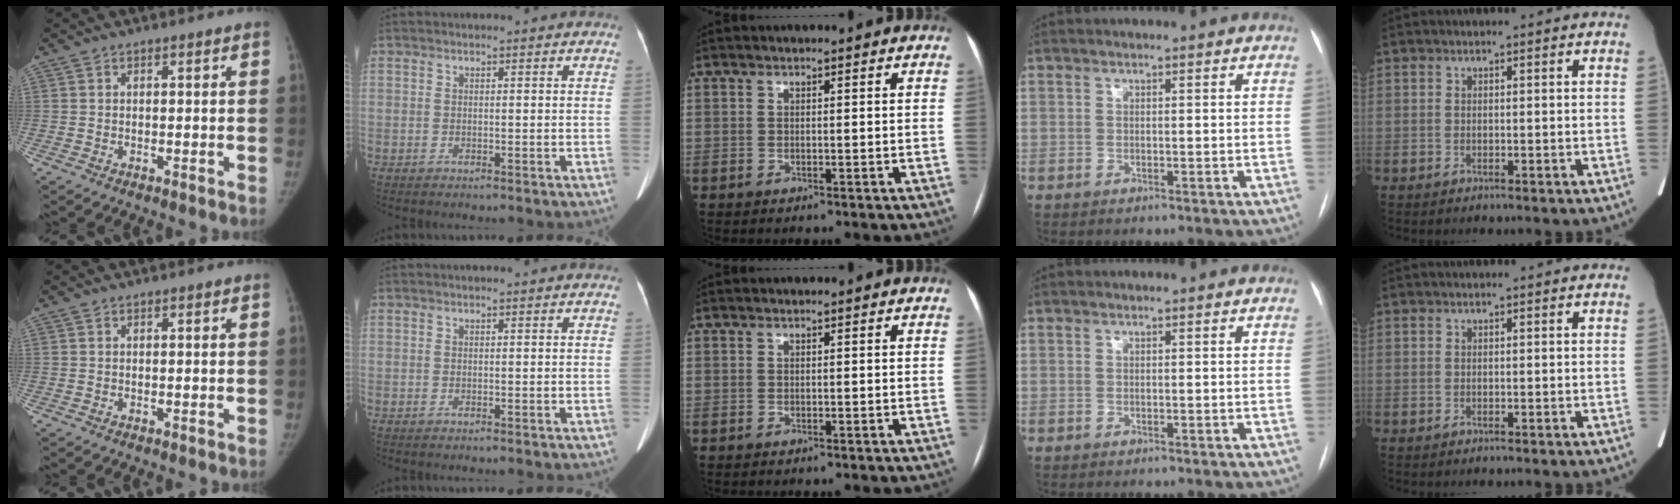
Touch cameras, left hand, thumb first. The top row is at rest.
{}